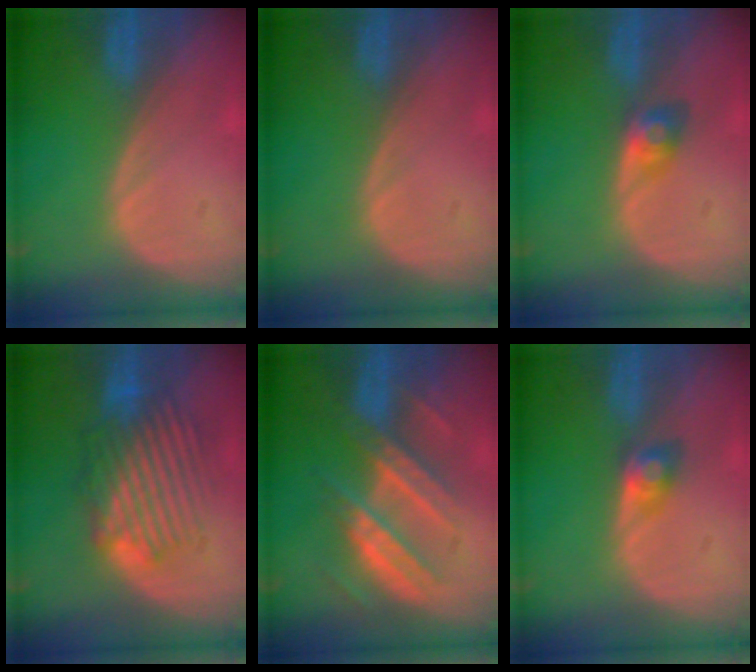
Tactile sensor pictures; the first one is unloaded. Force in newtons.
{"total": 0.0}
{"total": 2.8, "press": 2.6, "slide": 1.0}
{"total": 8.6, "press": 8.2, "slide": 2.6}
{"total": 7.9, "press": 7.9, "slide": 0.4}
{"total": 2.6, "press": 2.5, "slide": 0.7}